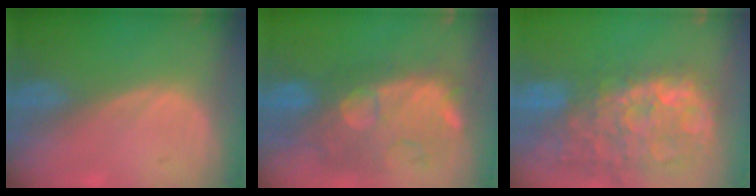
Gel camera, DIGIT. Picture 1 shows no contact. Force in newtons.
{"total": 11.7, "press": 10.7, "slide": 4.8}
{"total": 14.9, "press": 12.1, "slide": 8.8}